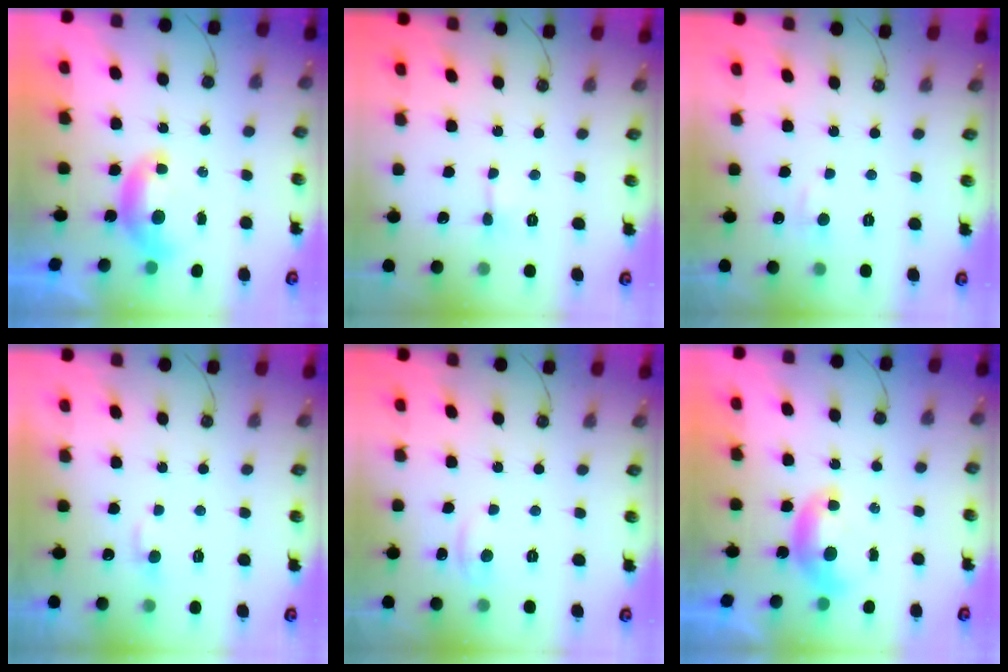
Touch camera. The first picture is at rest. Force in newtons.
{"total": 0.8, "press": 0.8, "slide": 0.3}
{"total": 1.8, "press": 1.7, "slide": 0.6}
{"total": 2.5, "press": 2.5, "slide": 0.6}
{"total": 0.7, "press": 0.3, "slide": 0.7}
{"total": 0.0}